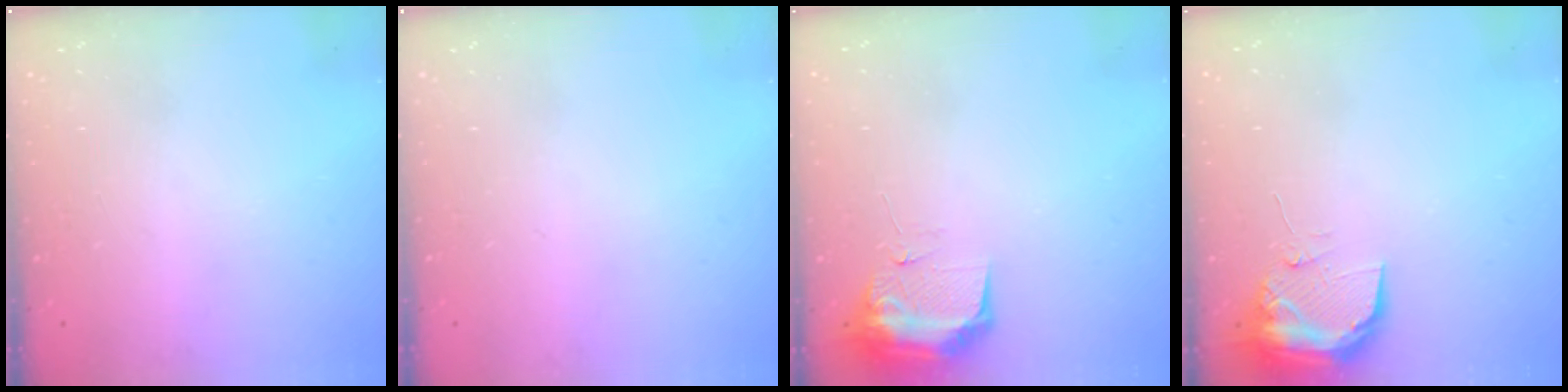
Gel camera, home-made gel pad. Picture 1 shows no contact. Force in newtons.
{"total": 0.0}
{"total": 9.4, "press": 9.4, "slide": 0.9}
{"total": 10.4, "press": 10.4, "slide": 1.2}